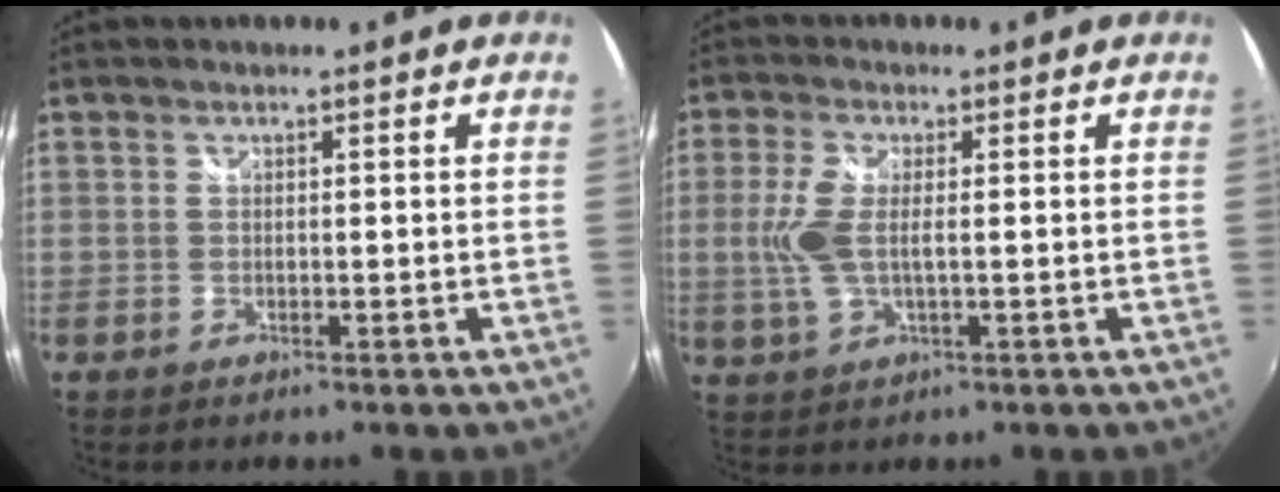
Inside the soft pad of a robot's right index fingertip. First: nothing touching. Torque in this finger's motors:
{"motor_torque": [0.85, 0.25, 0.41, 0.12]}